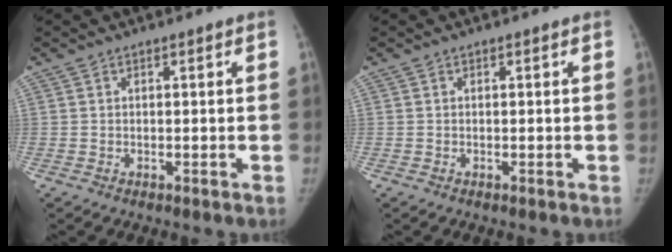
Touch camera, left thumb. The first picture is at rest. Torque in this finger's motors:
{"motor_torque": [0.01, 0.01, 0.26, -0.26, 0.01]}